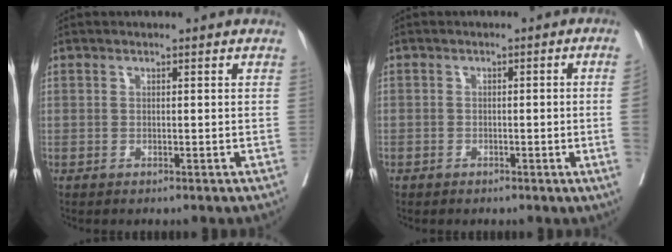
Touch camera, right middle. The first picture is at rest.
{"total": 2.7, "force": [-0.1, -0.2, 2.7], "torque": [-0.033, 0.006, -0.002]}